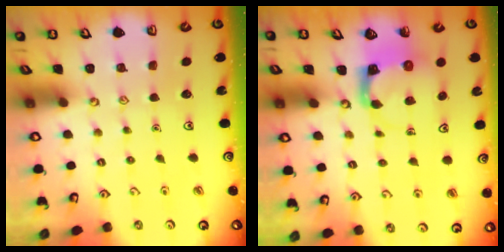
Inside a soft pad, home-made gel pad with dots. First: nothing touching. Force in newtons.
{"total": 3.5, "press": 3.5, "slide": 0.5}